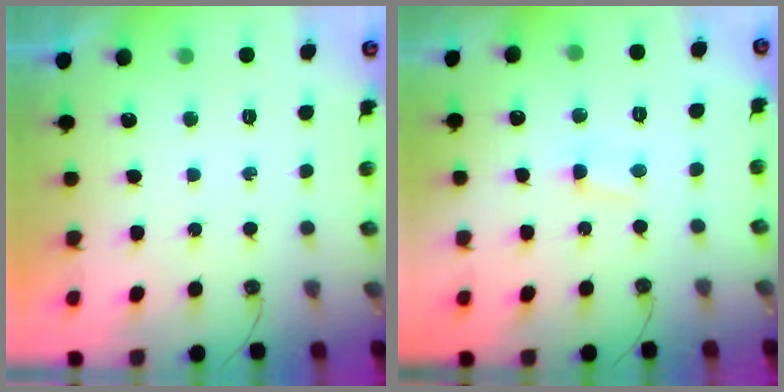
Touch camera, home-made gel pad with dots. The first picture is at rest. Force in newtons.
{"total": 1.2, "press": 1.1, "slide": 0.2}